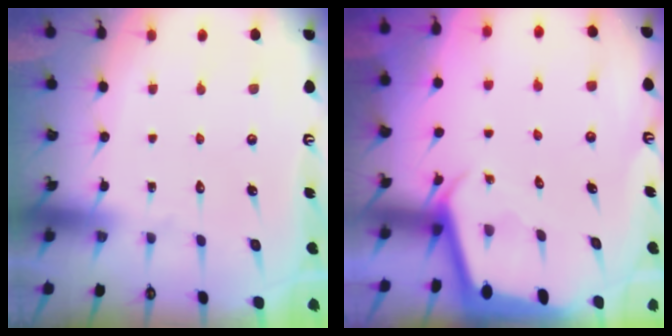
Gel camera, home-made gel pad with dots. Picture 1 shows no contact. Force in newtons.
{"total": 2.0, "press": 2.0, "slide": 0.1}